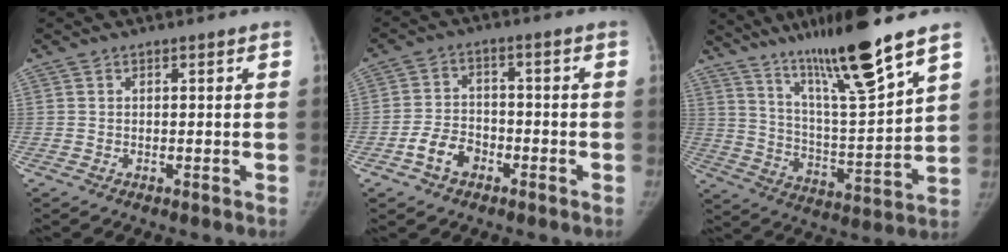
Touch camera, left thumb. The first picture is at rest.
{"total": 6.2, "force": [-3.2, 4.3, 3.1], "torque": [-0.048, 0.029, -0.058]}
{"total": 19.4, "force": [13.9, 1.1, 13.4], "torque": [-0.209, -0.070, 0.246]}